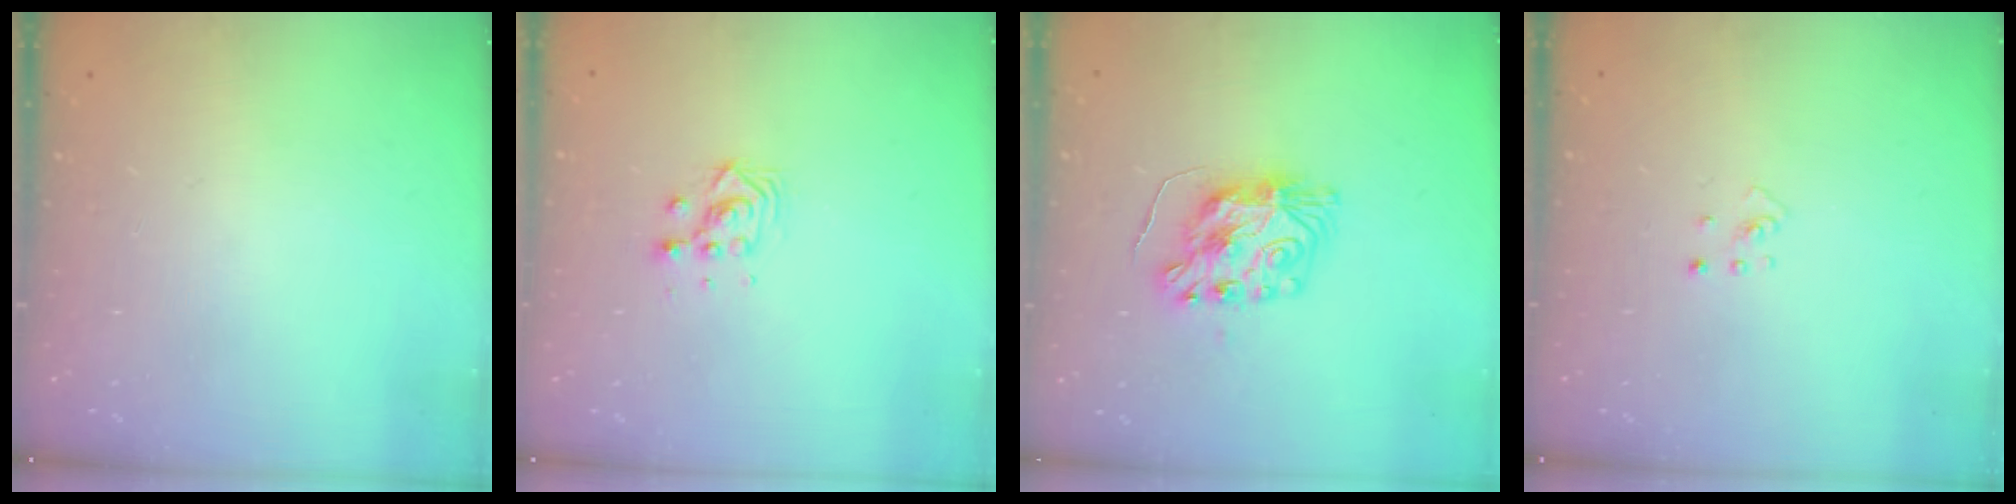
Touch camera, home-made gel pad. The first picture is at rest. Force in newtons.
{"total": 4.5, "press": 4.5, "slide": 0.2}
{"total": 9.4, "press": 9.4, "slide": 0.9}
{"total": 2.0, "press": 2.0, "slide": 0.3}